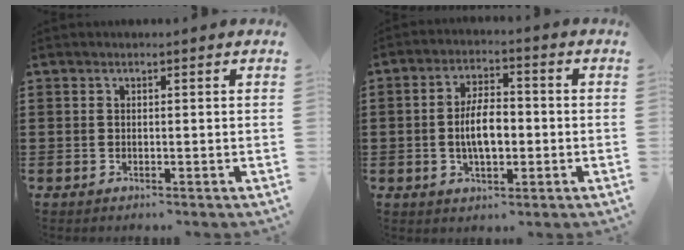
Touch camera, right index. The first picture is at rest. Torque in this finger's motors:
{"motor_torque": [2.01, 0.13, 0.92, 0.09]}